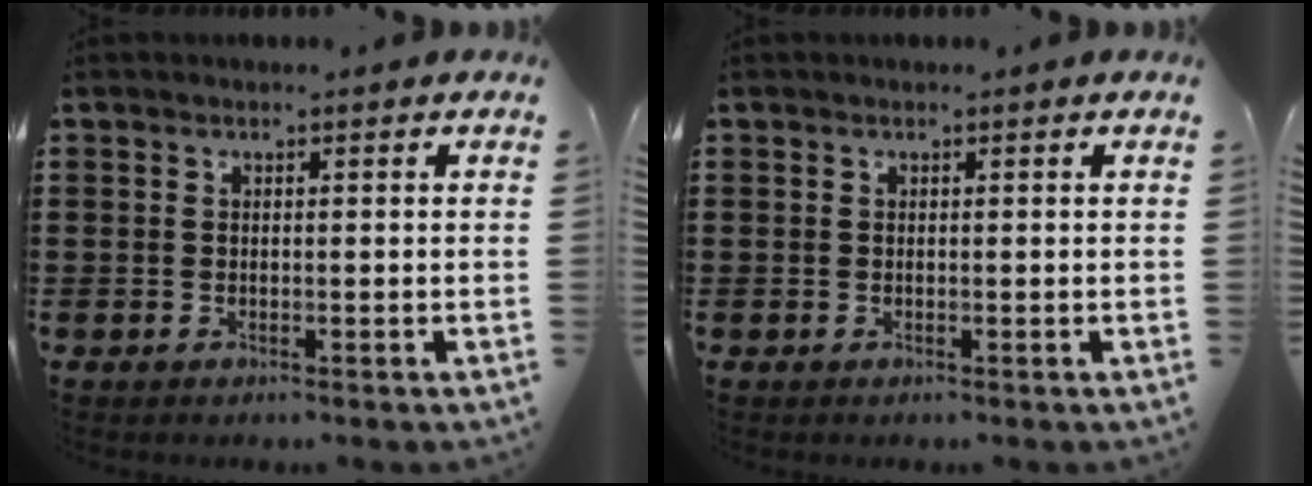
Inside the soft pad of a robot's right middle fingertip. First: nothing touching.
{"total": 0.0}